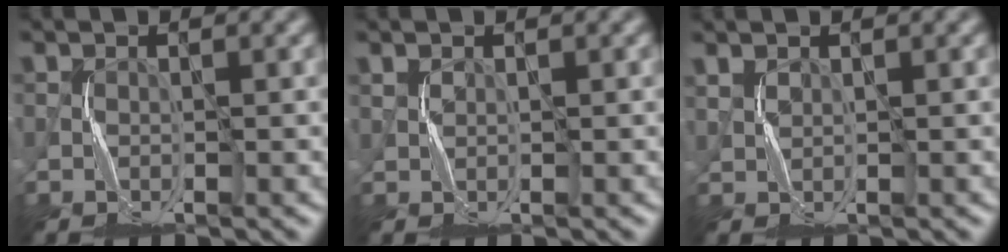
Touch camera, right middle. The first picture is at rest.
{"total": 0.5, "force": [0.4, 0.3, 0.1], "torque": [-0.009, -0.003, 0.011]}
{"total": 1.0, "force": [0.8, 0.4, 0.4], "torque": [-0.017, -0.002, 0.020]}